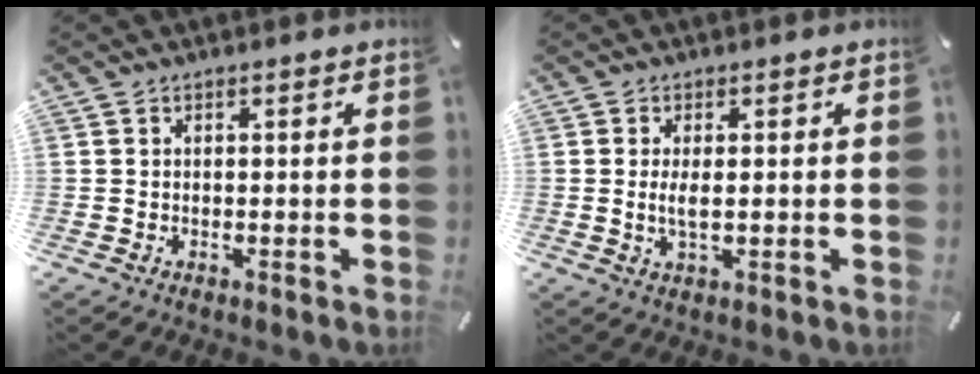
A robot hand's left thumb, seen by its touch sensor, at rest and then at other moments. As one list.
[{"total": 3.6, "force": [0.1, 1.3, 3.3], "torque": [-0.069, -0.008, -0.006]}]